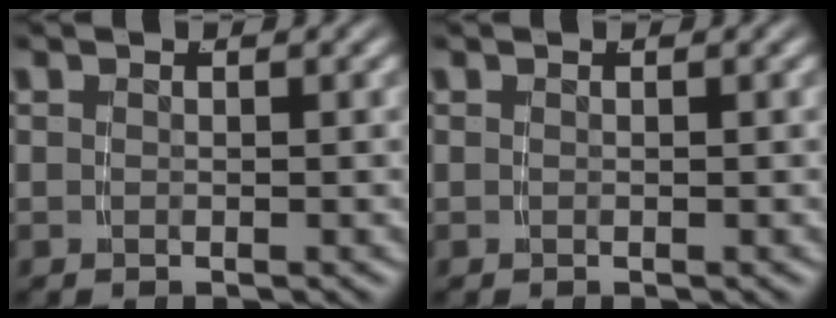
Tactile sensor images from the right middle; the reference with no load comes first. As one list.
[{"total": 0.0}]